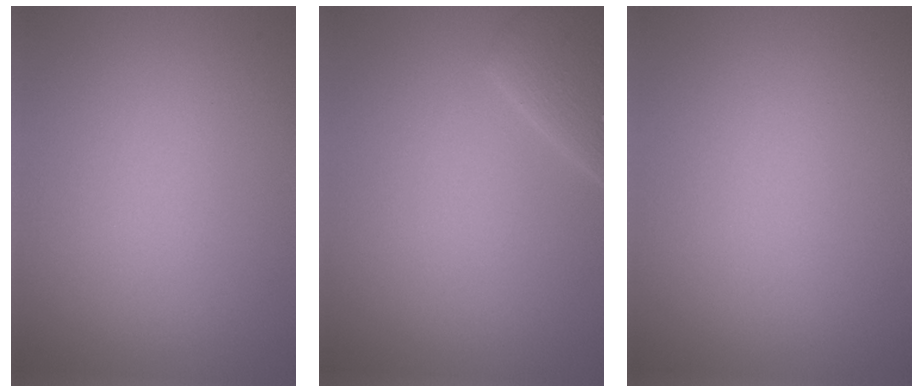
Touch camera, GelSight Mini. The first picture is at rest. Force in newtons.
{"total": 2.7, "press": 2.7, "slide": 0.2}
{"total": 0.0}